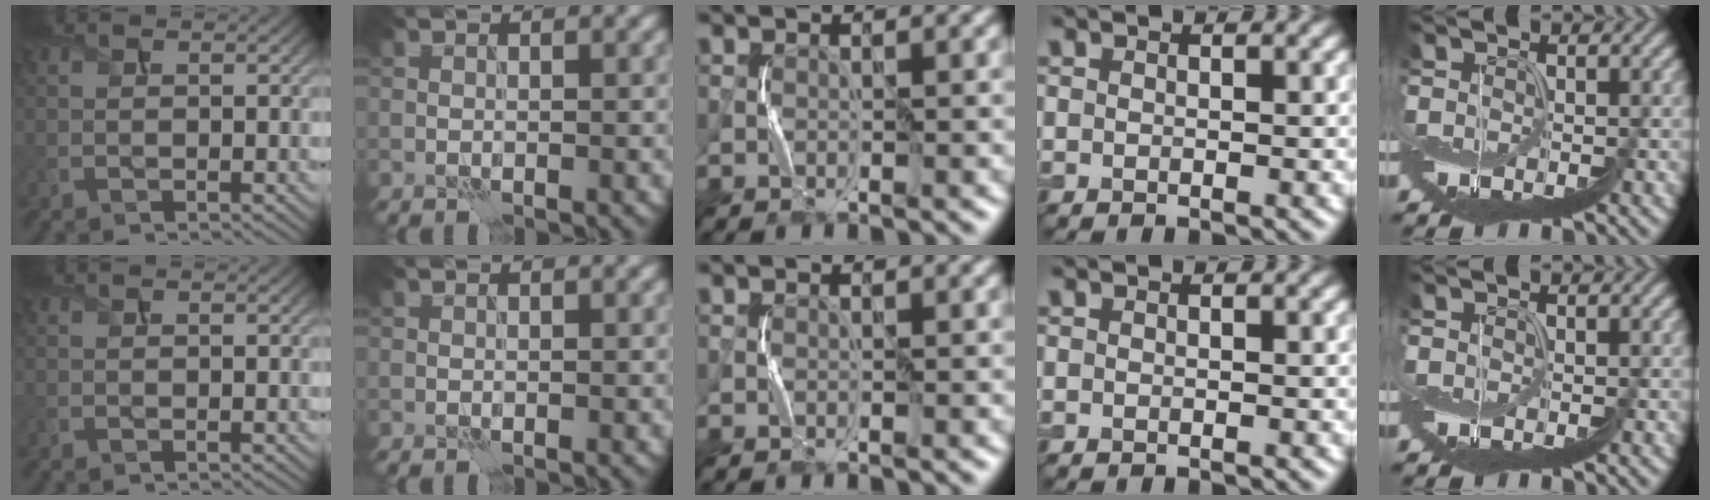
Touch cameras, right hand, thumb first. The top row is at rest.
{}